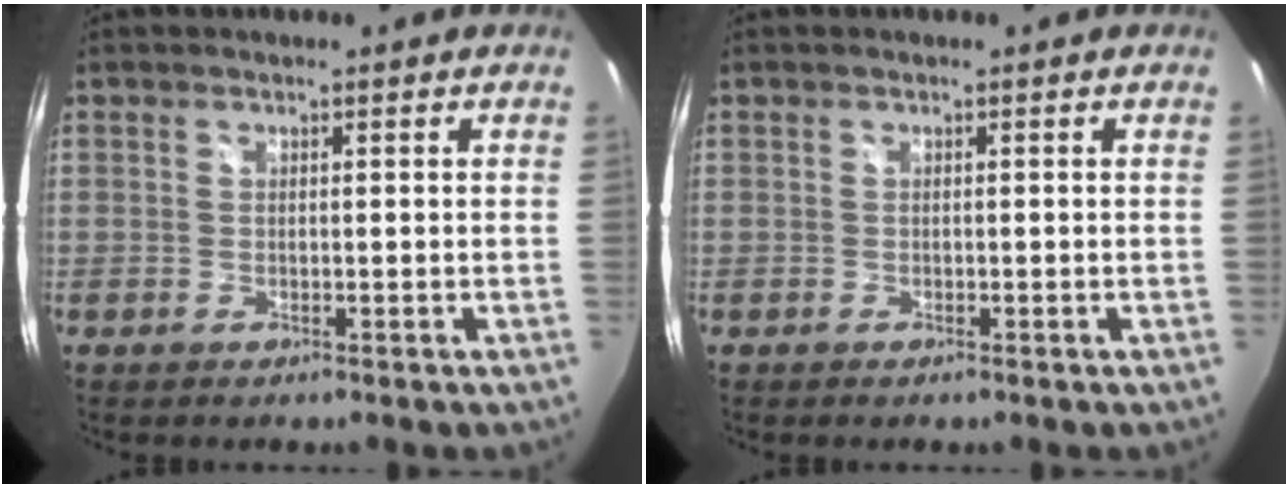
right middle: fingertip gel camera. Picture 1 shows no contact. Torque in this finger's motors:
{"motor_torque": [0.06, -0.23, 0.04, 0.01]}